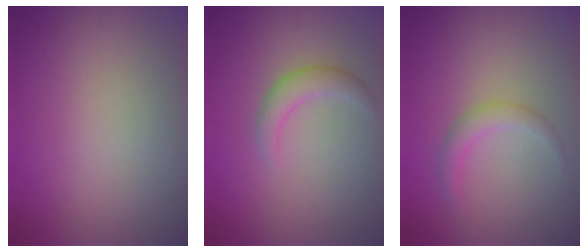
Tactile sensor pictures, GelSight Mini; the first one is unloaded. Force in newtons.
{"total": 2.2, "press": 2.2, "slide": 0.2}
{"total": 1.8, "press": 1.8, "slide": 0.1}